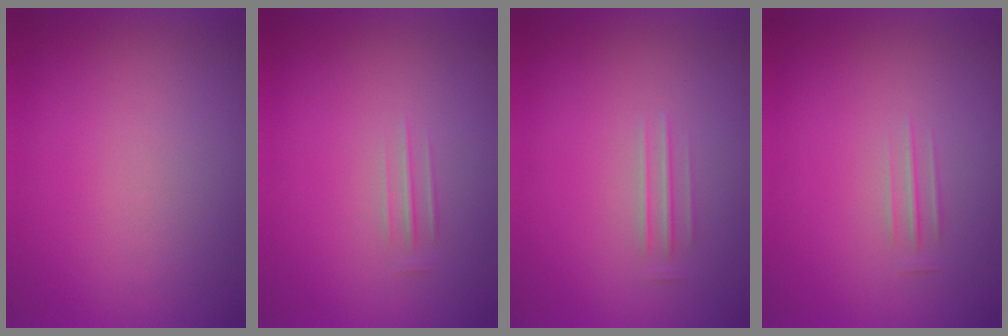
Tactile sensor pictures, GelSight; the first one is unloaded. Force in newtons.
{"total": 1.7}
{"total": 1.6}
{"total": 1.4}